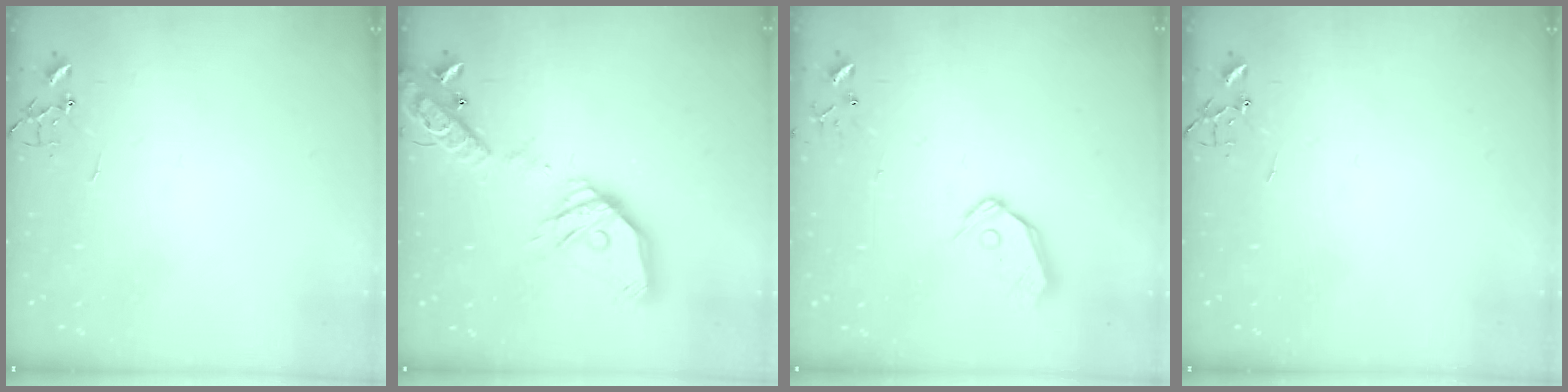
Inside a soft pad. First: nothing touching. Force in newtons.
{"total": 21.9, "press": 21.6, "slide": 3.8}
{"total": 9.3, "press": 9.2, "slide": 1.2}
{"total": 0.0}